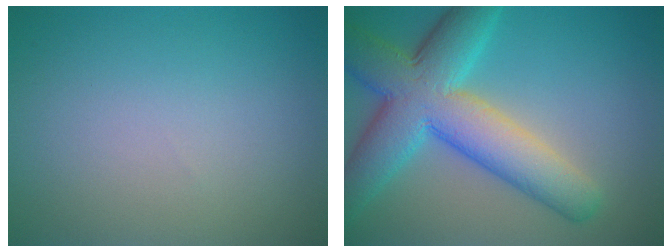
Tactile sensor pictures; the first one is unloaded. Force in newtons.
{"total": 10.0, "press": 10.0, "slide": 0.3}